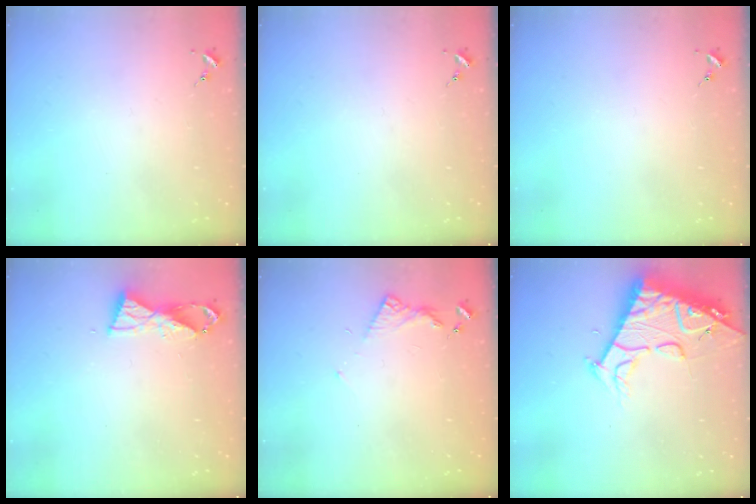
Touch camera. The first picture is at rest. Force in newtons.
{"total": 0.0}
{"total": 0.0}
{"total": 7.0, "press": 7.0, "slide": 0.5}
{"total": 5.2, "press": 5.2, "slide": 0.5}
{"total": 17.7, "press": 17.6, "slide": 1.7}